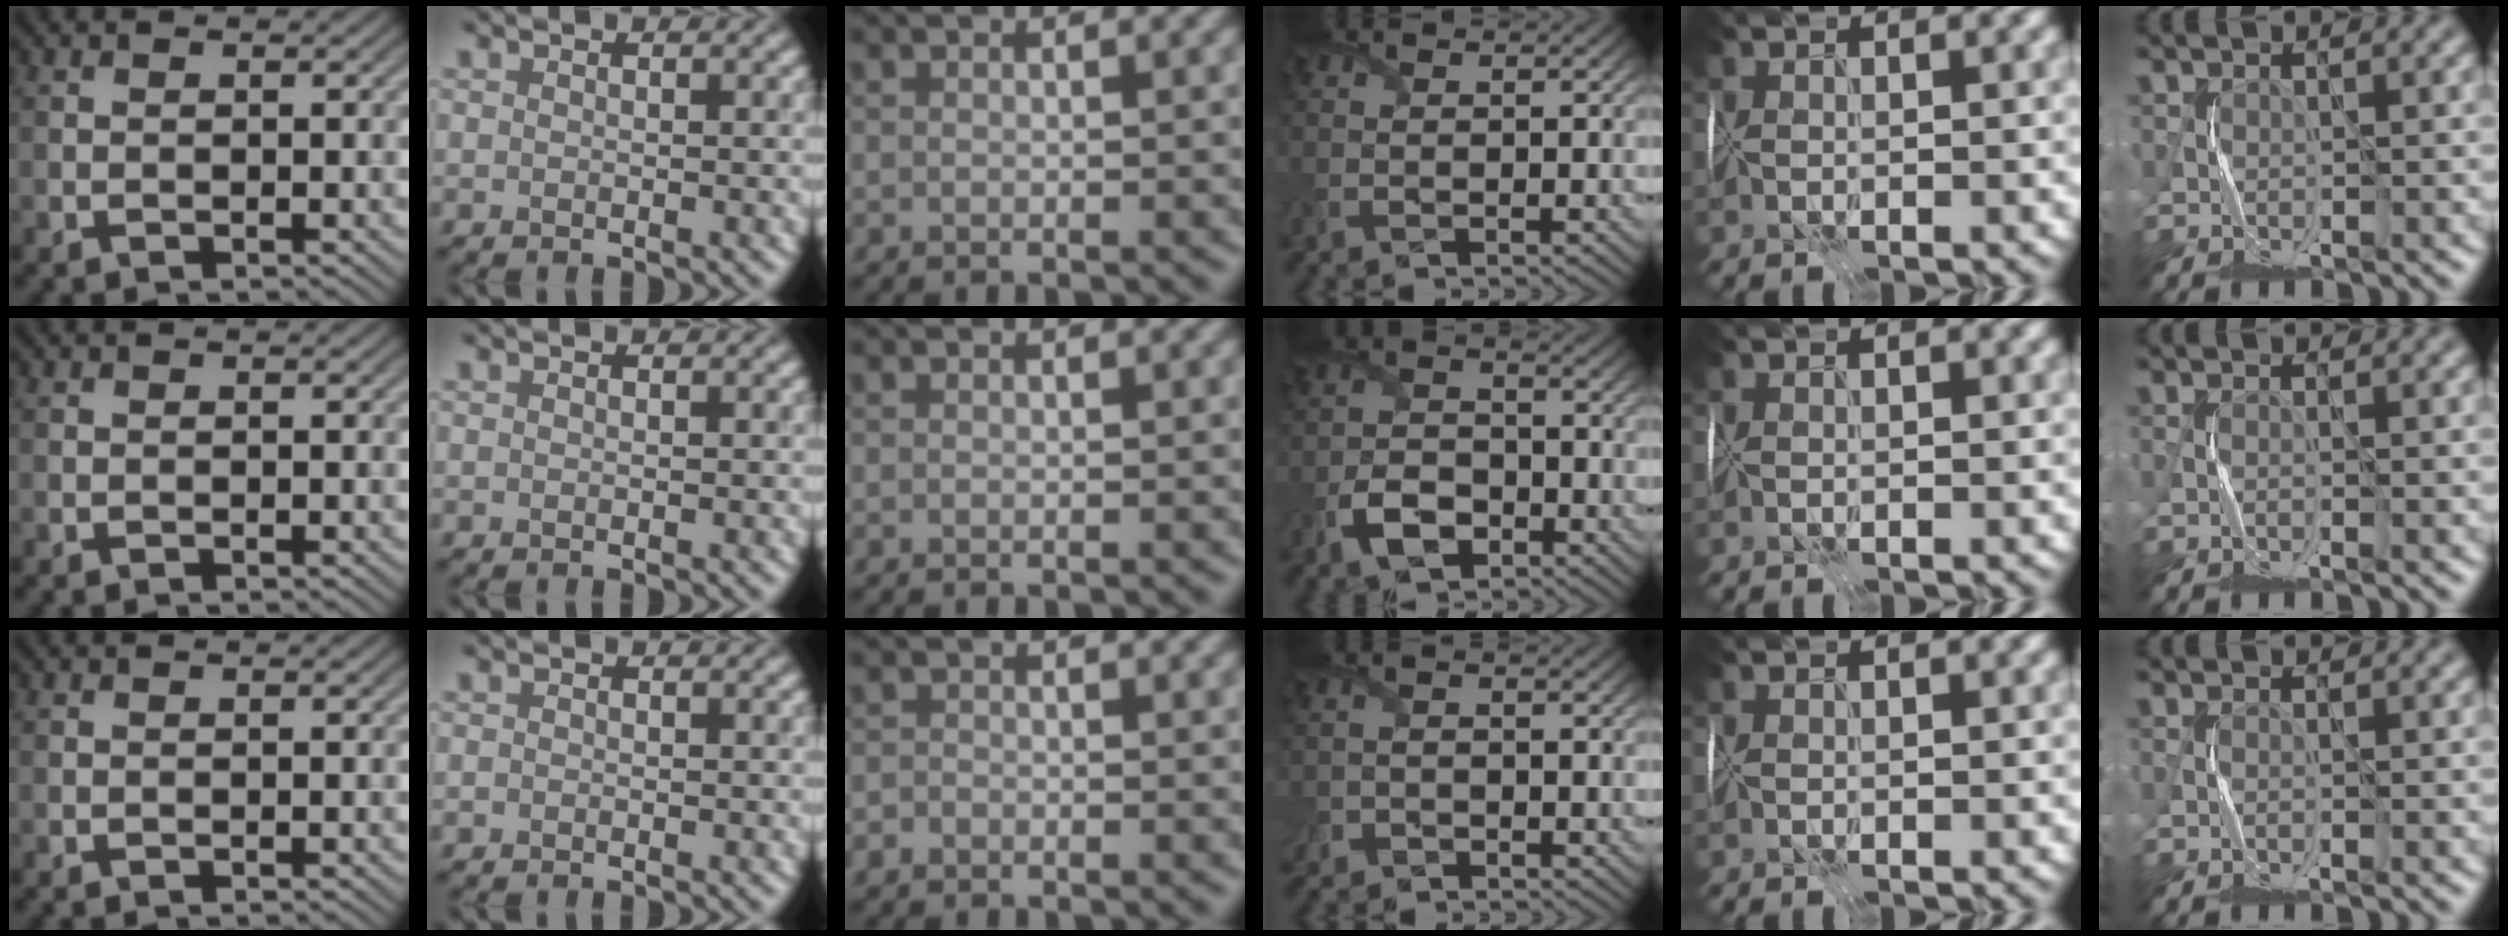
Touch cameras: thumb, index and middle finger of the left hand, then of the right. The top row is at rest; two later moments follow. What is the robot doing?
{"motion": "wrap", "object": "plastic wrap"}